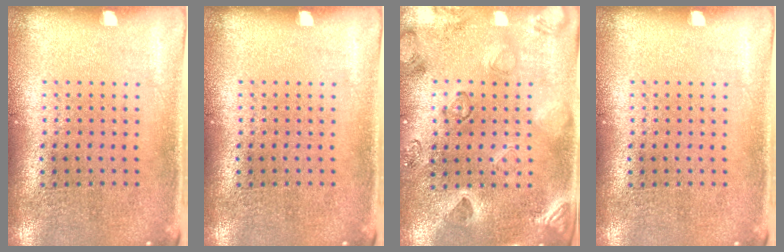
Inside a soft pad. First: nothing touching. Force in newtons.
{"total": 0.0}
{"total": 2.3, "press": 2.1, "slide": 1.0}
{"total": 0.0}